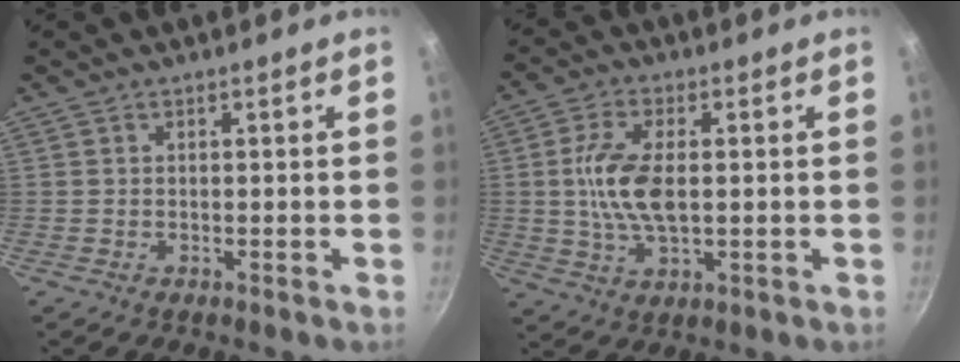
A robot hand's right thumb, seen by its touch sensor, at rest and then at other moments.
{"total": 10.0, "force": [0.5, 4.9, 8.8], "torque": [-0.172, 0.004, 0.006]}